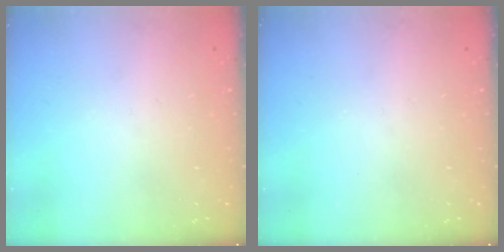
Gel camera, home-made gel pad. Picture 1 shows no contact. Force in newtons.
{"total": 0.0}